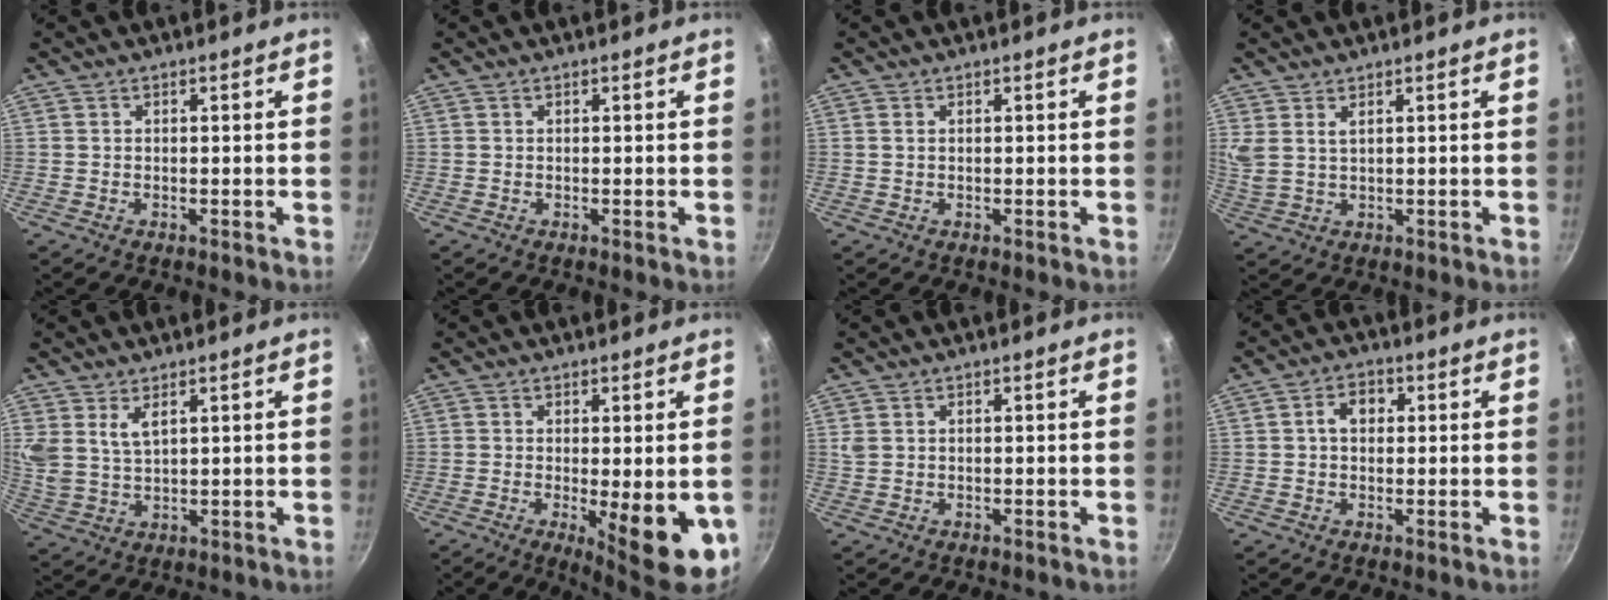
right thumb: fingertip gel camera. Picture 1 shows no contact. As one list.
[{"total": 0.0}, {"total": 0.6, "force": [0.2, 0.4, 0.4], "torque": [-0.008, 0.001, 0.002]}, {"total": 4.1, "force": [2.1, 2.1, 2.8], "torque": [-0.055, -0.012, 0.048]}, {"total": 6.2, "force": [3.2, 3.4, 4.1], "torque": [-0.076, -0.021, 0.068]}, {"total": 11.8, "force": [-2.8, 3.3, 11.0], "torque": [-0.127, -0.012, -0.025]}, {"total": 1.1, "force": [0.4, 0.8, 0.6], "torque": [-0.012, 0.003, 0.010]}, {"total": 4.4, "force": [0.7, 3.3, 2.9], "torque": [-0.027, 0.010, 0.005]}]